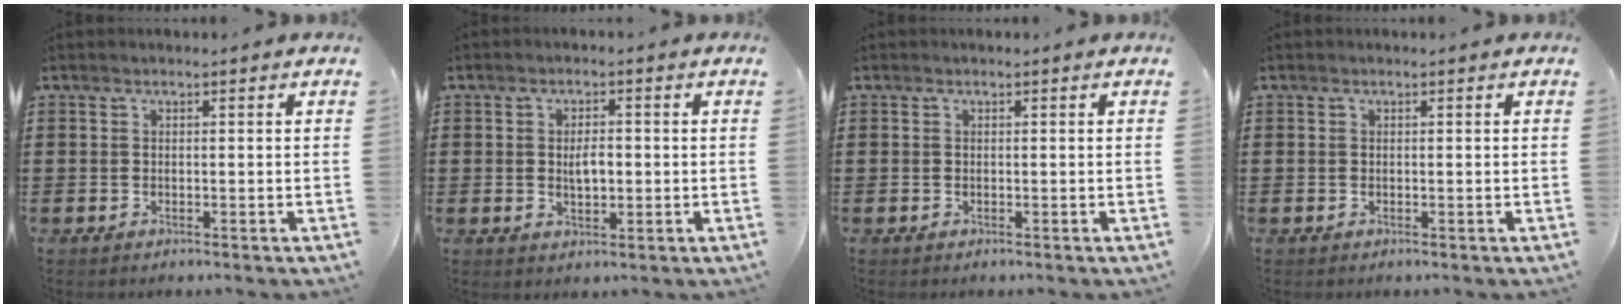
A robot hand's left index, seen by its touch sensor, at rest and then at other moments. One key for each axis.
{"total": 3.0, "fx": 0.1, "fy": 1.2, "fz": 2.7, "tx": -0.045, "ty": 0.000, "tz": -0.003}
{"total": 0.0}
{"total": 0.0}